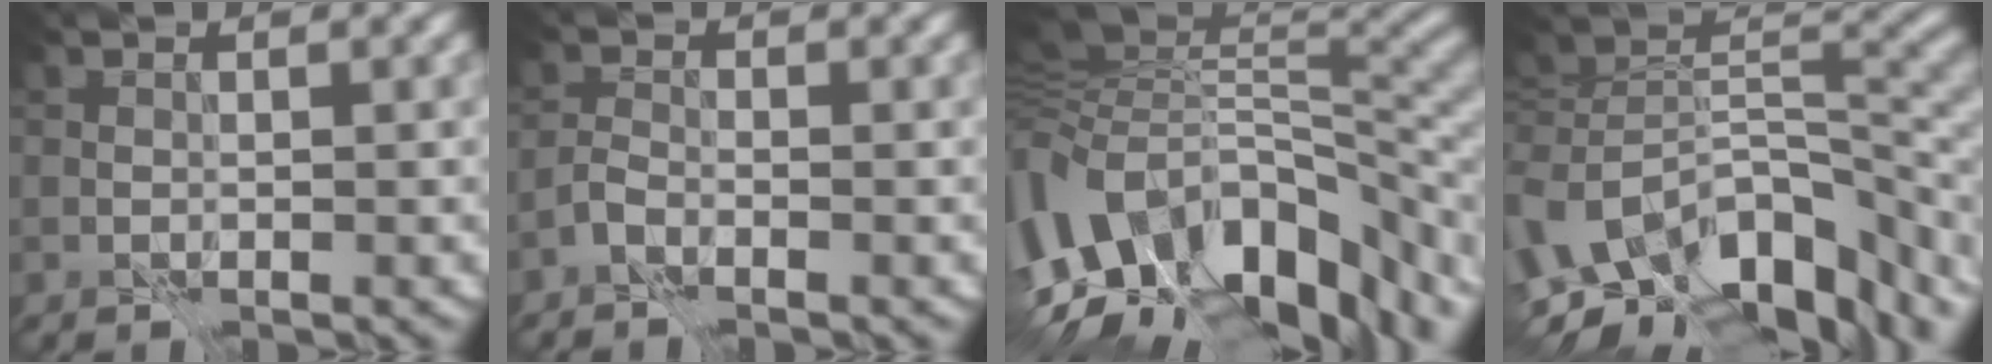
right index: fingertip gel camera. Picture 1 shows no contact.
{"total": 1.3, "force": [-1.0, 0.4, 0.7], "torque": [-0.018, 0.000, -0.028]}
{"total": 15.2, "force": [-4.2, 7.8, 12.3], "torque": [-0.229, 0.006, -0.064]}
{"total": 13.7, "force": [-4.2, 7.8, 10.5], "torque": [-0.201, -0.009, -0.051]}